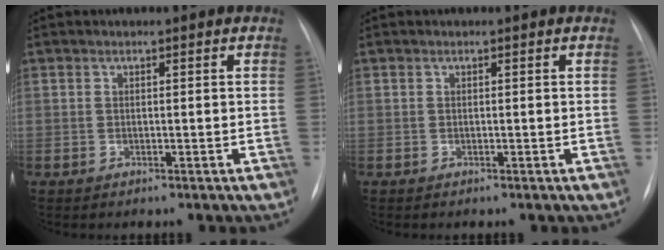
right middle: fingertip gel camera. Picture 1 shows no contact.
{"total": 0.0}